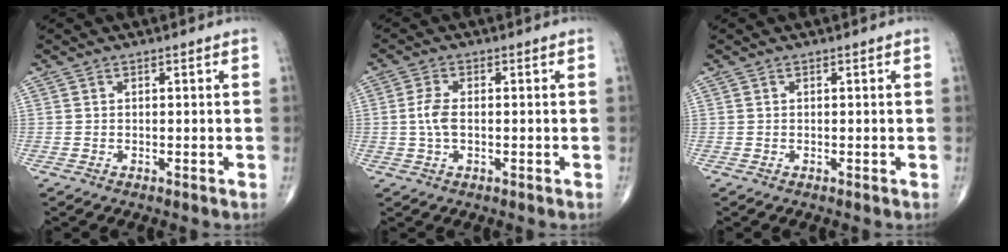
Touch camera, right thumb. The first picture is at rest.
{"total": 3.9, "force": [-0.2, 2.0, 3.4], "torque": [-0.075, 0.006, -0.007]}
{"total": 0.0}